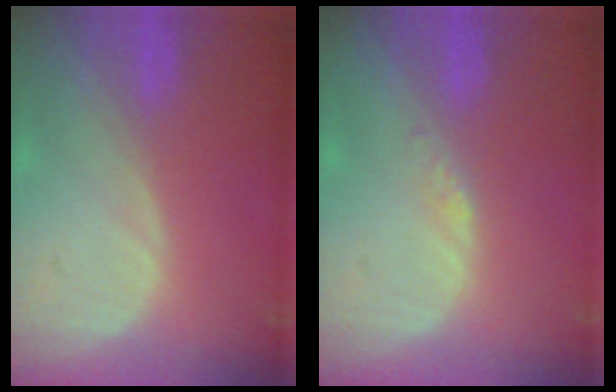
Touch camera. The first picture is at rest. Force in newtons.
{"total": 1.1, "press": 1.1, "slide": 0.1}